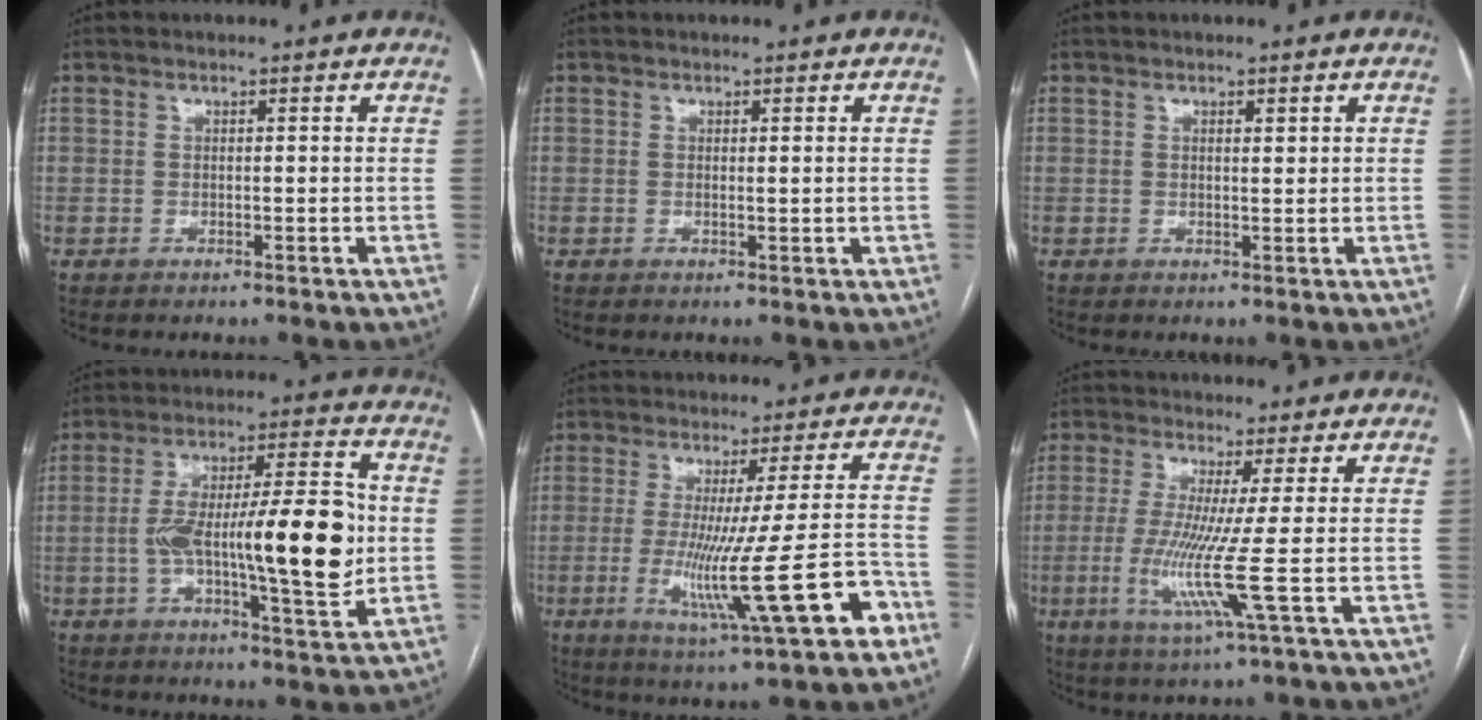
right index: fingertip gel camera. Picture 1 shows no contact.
{"total": 0.7, "force": [0.1, 0.0, 0.7], "torque": [-0.014, -0.002, 0.003]}
{"total": 1.0, "force": [0.5, 0.3, 0.8], "torque": [-0.013, -0.001, 0.006]}
{"total": 18.6, "force": [-1.2, 3.5, 18.2], "torque": [-0.302, 0.016, -0.016]}
{"total": 16.3, "force": [-5.8, -0.6, 15.2], "torque": [-0.239, -0.027, -0.081]}
{"total": 8.8, "force": [-1.6, -2.1, 8.4], "torque": [-0.174, -0.032, -0.030]}